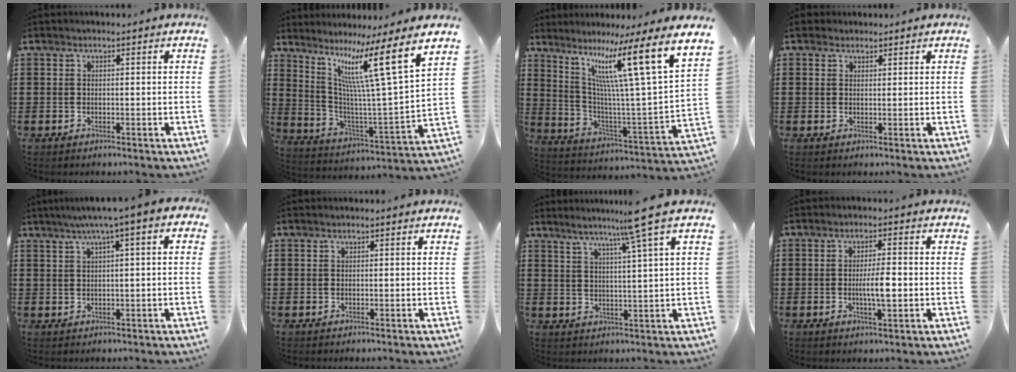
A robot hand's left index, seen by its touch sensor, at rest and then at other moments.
{"total": 12.6, "force": [7.3, 0.0, 10.2], "torque": [-0.199, -0.060, 0.101]}
{"total": 13.7, "force": [8.2, 0.4, 10.9], "torque": [-0.218, -0.073, 0.117]}
{"total": 1.6, "force": [1.4, 0.8, 0.1], "torque": [-0.007, 0.004, 0.028]}
{"total": 3.4, "force": [0.7, -0.1, 3.4], "torque": [-0.064, 0.000, 0.006]}
{"total": 0.0}
{"total": 7.4, "force": [5.3, -1.8, 4.9], "torque": [-0.101, -0.020, 0.084]}
{"total": 4.5, "force": [-0.6, 1.1, 4.3], "torque": [-0.083, 0.000, -0.016]}